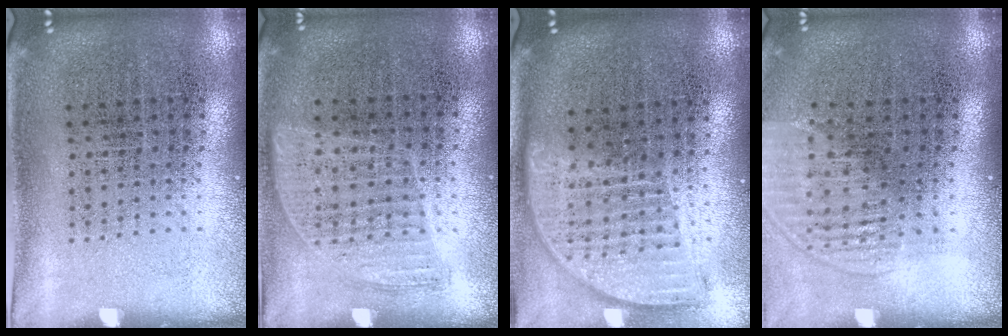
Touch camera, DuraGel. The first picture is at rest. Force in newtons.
{"total": 0.8, "press": 0.7, "slide": 0.4}
{"total": 1.9, "press": 1.5, "slide": 1.1}
{"total": 1.4, "press": 1.3, "slide": 0.7}